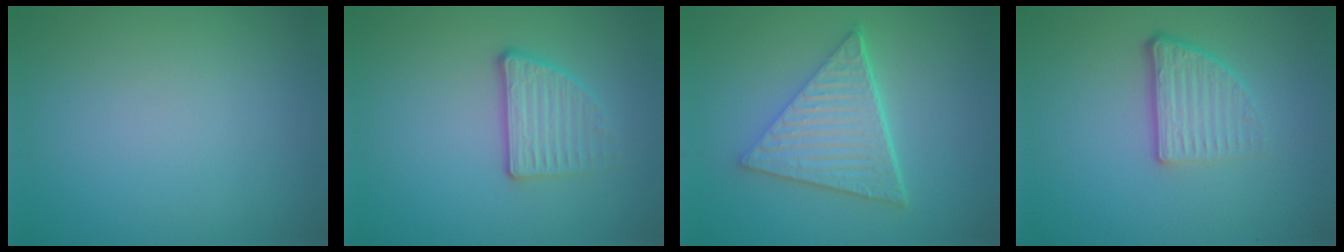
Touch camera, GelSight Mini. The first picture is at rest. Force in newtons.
{"total": 2.8, "press": 2.3, "slide": 1.5}
{"total": 5.9, "press": 4.3, "slide": 4.0}
{"total": 3.8, "press": 2.4, "slide": 2.9}